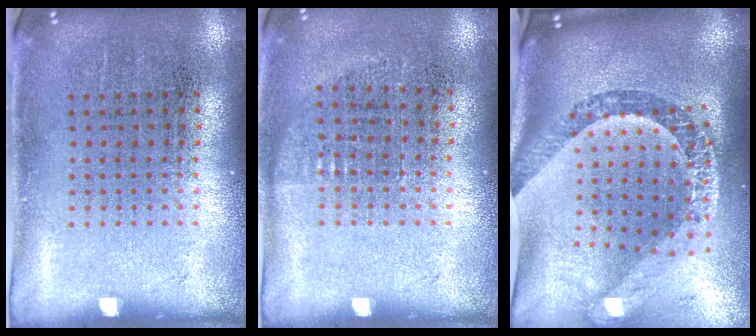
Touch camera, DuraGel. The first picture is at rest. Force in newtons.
{"total": 0.7, "press": 0.6, "slide": 0.3}
{"total": 3.5, "press": 2.4, "slide": 2.5}